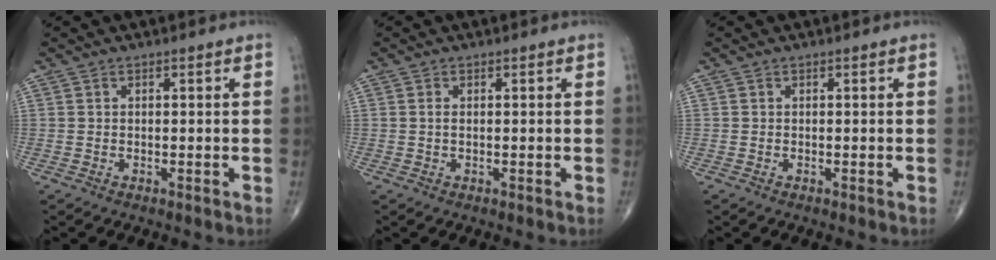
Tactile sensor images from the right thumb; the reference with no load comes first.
{"total": 0.8, "force": [0.1, 0.3, 0.7], "torque": [-0.018, 0.001, 0.003]}
{"total": 0.0}